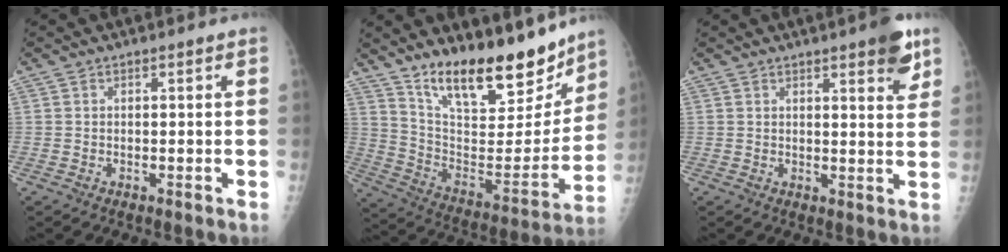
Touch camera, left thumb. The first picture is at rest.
{"total": 23.2, "force": [17.4, 8.1, 13.1], "torque": [-0.161, -0.091, 0.290]}
{"total": 6.1, "force": [3.7, 1.4, 4.6], "torque": [-0.048, -0.018, 0.043]}